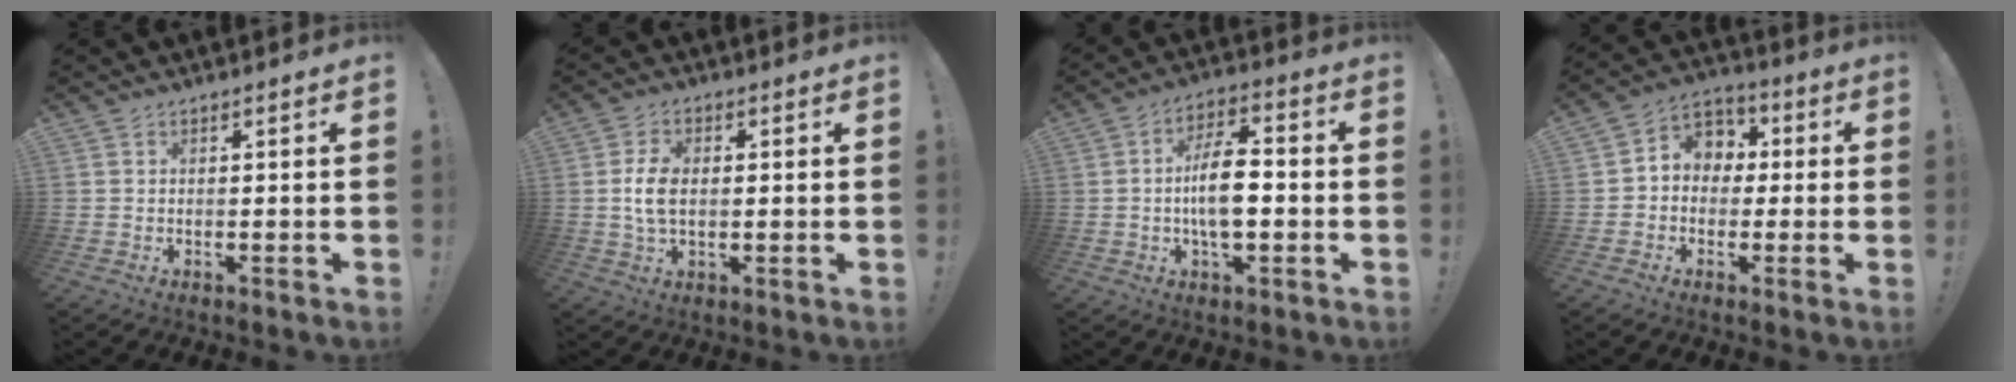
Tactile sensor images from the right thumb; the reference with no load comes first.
{"total": 7.1, "force": [-0.1, 4.4, 5.6], "torque": [-0.118, 0.001, -0.005]}
{"total": 12.0, "force": [-1.6, 6.3, 10.1], "torque": [-0.179, 0.010, -0.030]}
{"total": 6.9, "force": [-0.4, 6.4, 2.5], "torque": [-0.036, 0.011, 0.001]}